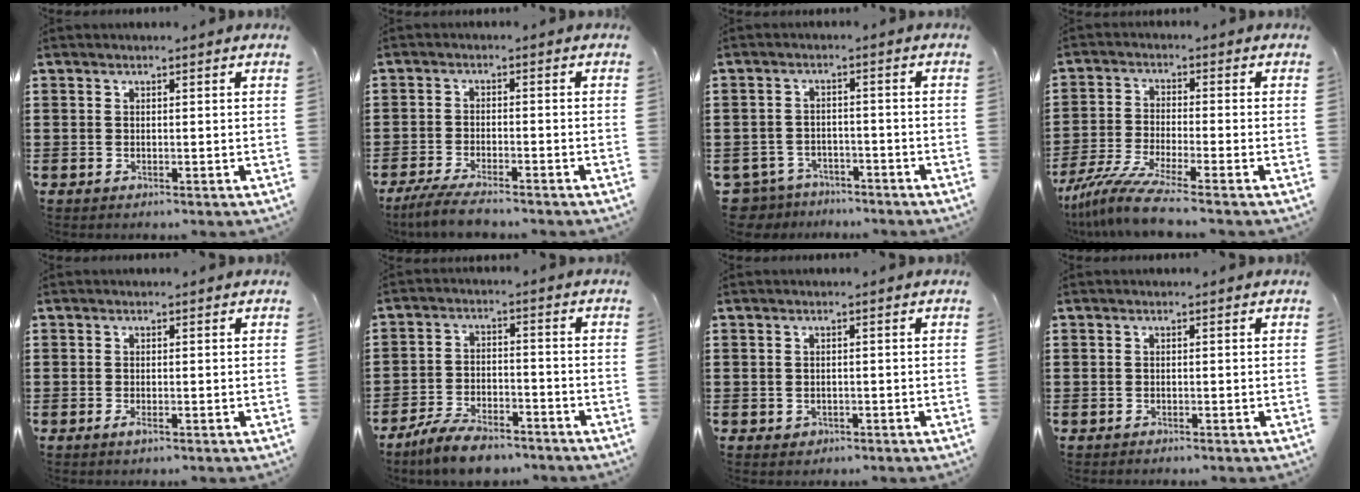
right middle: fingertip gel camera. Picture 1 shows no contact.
{"total": 4.3, "force": [-3.7, 0.3, 2.2], "torque": [-0.049, -0.008, -0.072]}
{"total": 3.6, "force": [-3.5, 0.9, 0.0], "torque": [-0.024, -0.001, -0.080]}
{"total": 7.2, "force": [-5.8, 0.2, 4.3], "torque": [-0.107, -0.021, -0.116]}
{"total": 1.1, "force": [-0.4, 0.3, 1.0], "torque": [-0.018, -0.001, -0.007]}
{"total": 6.7, "force": [-5.9, 1.6, 2.7], "torque": [-0.058, 0.008, -0.116]}
{"total": 0.7, "force": [-0.3, 0.6, 0.2], "torque": [-0.007, 0.001, -0.007]}
{"total": 0.5, "force": [-0.5, 0.1, 0.0], "torque": [0.000, 0.001, -0.011]}